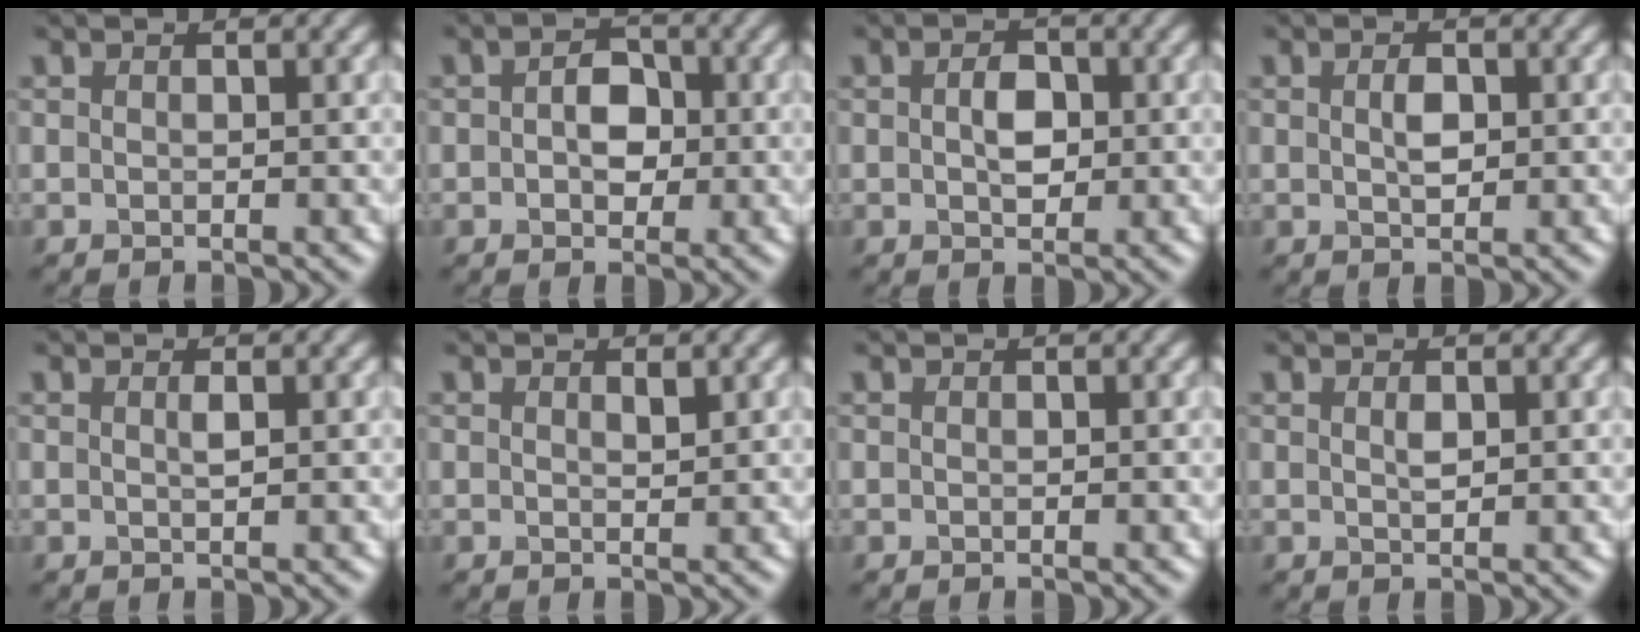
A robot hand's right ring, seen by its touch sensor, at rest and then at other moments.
{"total": 3.1, "force": [0.0, 2.3, 2.1], "torque": [-0.033, 0.004, -0.006]}
{"total": 2.6, "force": [0.1, 1.6, 2.0], "torque": [-0.036, 0.001, 0.001]}
{"total": 1.6, "force": [0.2, 0.9, 1.3], "torque": [-0.027, 0.000, 0.005]}
{"total": 0.7, "force": [0.2, 0.1, 0.6], "torque": [-0.012, 0.002, 0.003]}
{"total": 0.7, "force": [0.5, 0.2, 0.5], "torque": [-0.009, -0.003, 0.008]}
{"total": 0.0}
{"total": 0.7, "force": [0.3, 0.2, 0.6], "torque": [-0.013, 0.000, 0.006]}